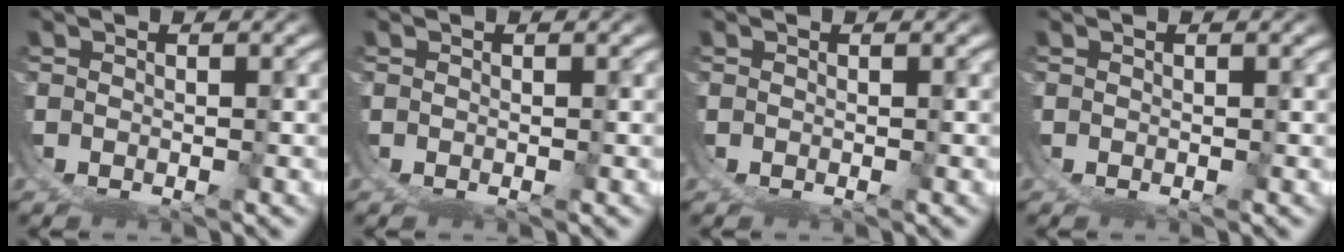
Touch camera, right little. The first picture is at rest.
{"total": 0.0}
{"total": 0.0}
{"total": 0.0}